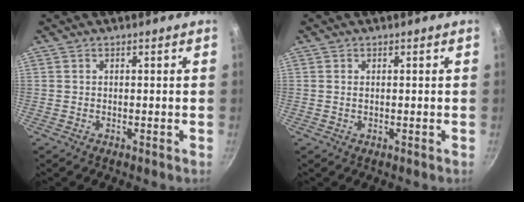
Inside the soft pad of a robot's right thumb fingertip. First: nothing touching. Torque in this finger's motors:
{"motor_torque": [-0.71, -0.12, -0.40, 0.10, 0.05]}